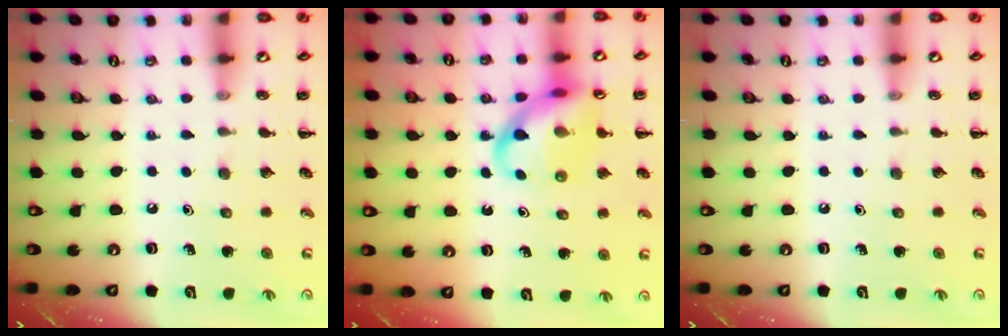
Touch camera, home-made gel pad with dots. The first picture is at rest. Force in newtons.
{"total": 13.3, "press": 13.1, "slide": 2.1}
{"total": 0.0}